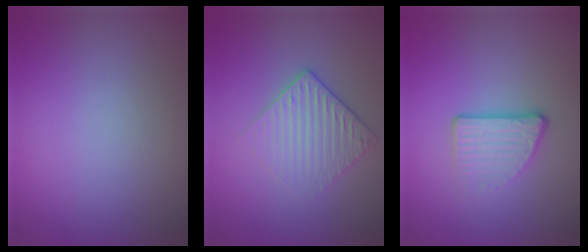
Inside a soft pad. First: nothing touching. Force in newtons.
{"total": 3.0, "press": 2.6, "slide": 1.5}
{"total": 3.7, "press": 2.2, "slide": 3.0}